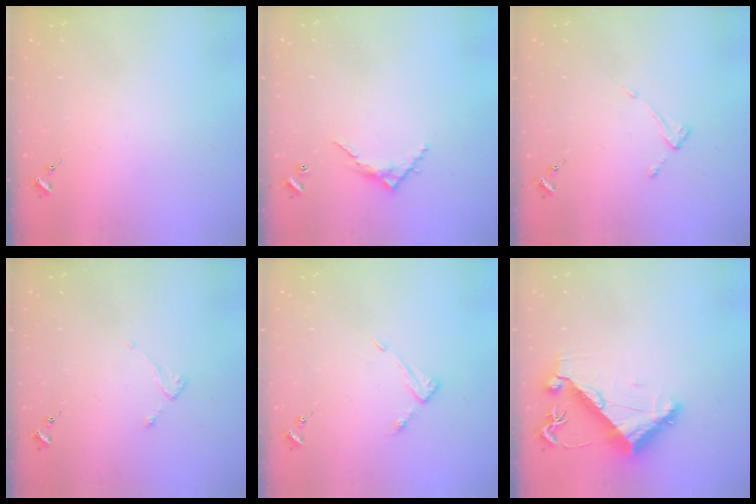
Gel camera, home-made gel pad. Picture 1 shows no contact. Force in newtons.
{"total": 5.7, "press": 5.7, "slide": 0.5}
{"total": 3.8, "press": 3.8, "slide": 0.4}
{"total": 2.2, "press": 2.1, "slide": 0.4}
{"total": 5.3, "press": 5.3, "slide": 0.4}
{"total": 9.3, "press": 9.2, "slide": 1.5}